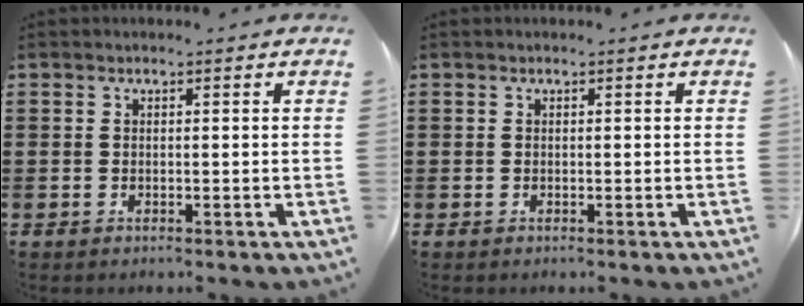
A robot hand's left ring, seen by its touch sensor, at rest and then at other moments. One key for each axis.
{"total": 0.0}